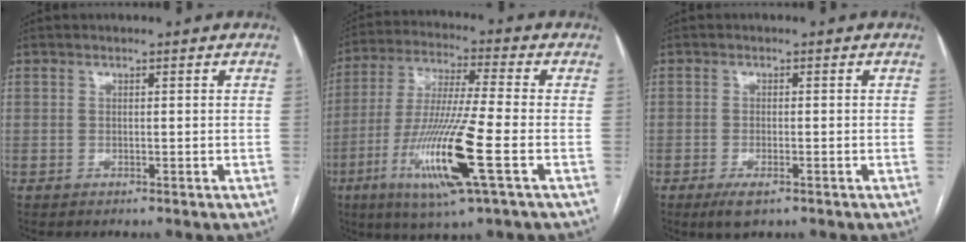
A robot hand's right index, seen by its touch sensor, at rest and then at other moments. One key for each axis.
{"total": 15.8, "fx": -5.4, "fy": 0.1, "fz": 14.8, "tx": -0.303, "ty": -0.024, "tz": -0.102}
{"total": 3.3, "fx": -2.0, "fy": 0.9, "fz": 2.5, "tx": -0.049, "ty": -0.004, "tz": -0.030}